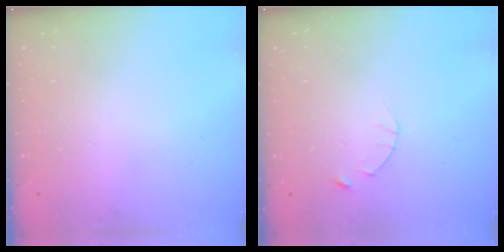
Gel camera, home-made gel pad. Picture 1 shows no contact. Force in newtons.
{"total": 2.5, "press": 2.4, "slide": 0.3}